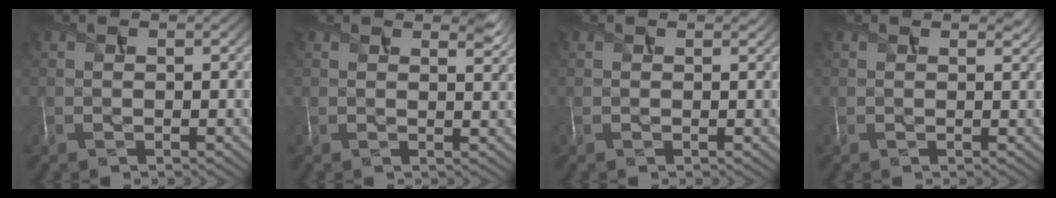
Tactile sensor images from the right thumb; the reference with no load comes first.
{"total": 2.5, "force": [1.8, 0.5, 1.6], "torque": [-0.025, -0.003, 0.033]}
{"total": 0.6, "force": [0.6, 0.1, 0.3], "torque": [-0.008, -0.002, 0.008]}
{"total": 1.2, "force": [1.0, 0.3, 0.6], "torque": [-0.014, -0.005, 0.016]}